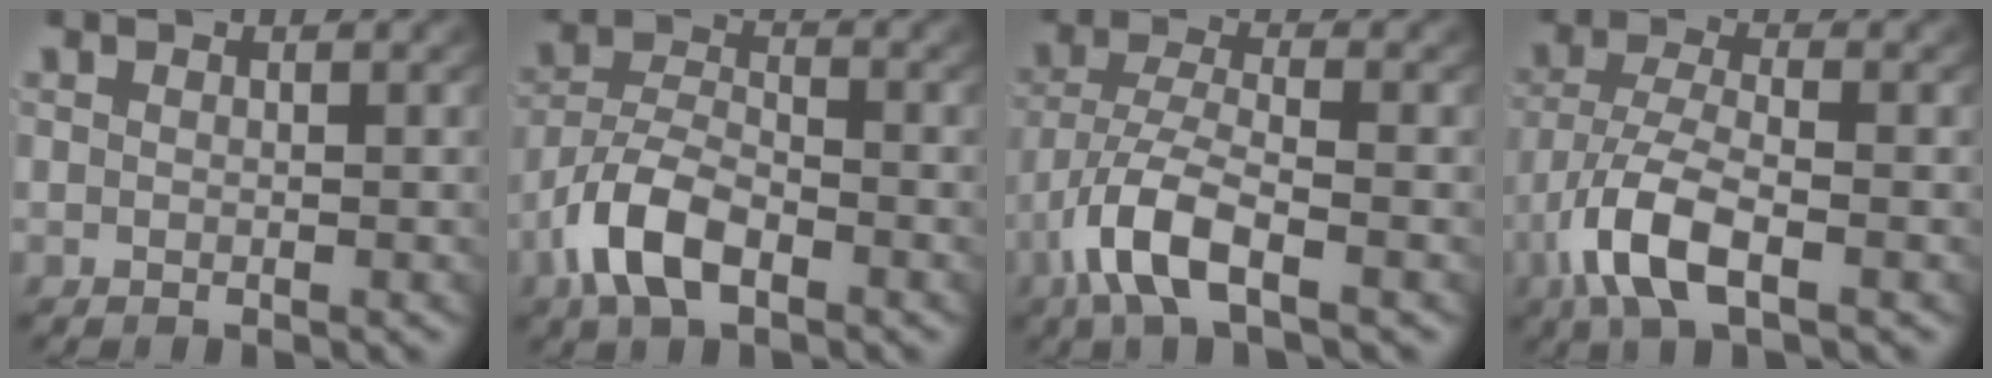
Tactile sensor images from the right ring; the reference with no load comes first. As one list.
[{"total": 5.2, "force": [-2.8, 2.6, 3.4], "torque": [-0.067, -0.013, -0.047]}, {"total": 5.0, "force": [-2.2, 1.8, 4.2], "torque": [-0.107, -0.025, -0.026]}, {"total": 5.4, "force": [-2.2, 2.2, 4.4], "torque": [-0.111, -0.026, -0.026]}]